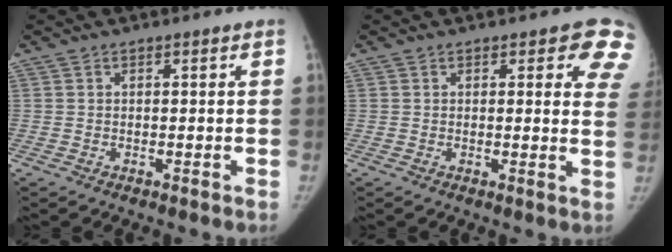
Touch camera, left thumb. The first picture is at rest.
{"total": 8.1, "force": [5.1, 3.3, 5.4], "torque": [-0.020, -0.023, 0.038]}